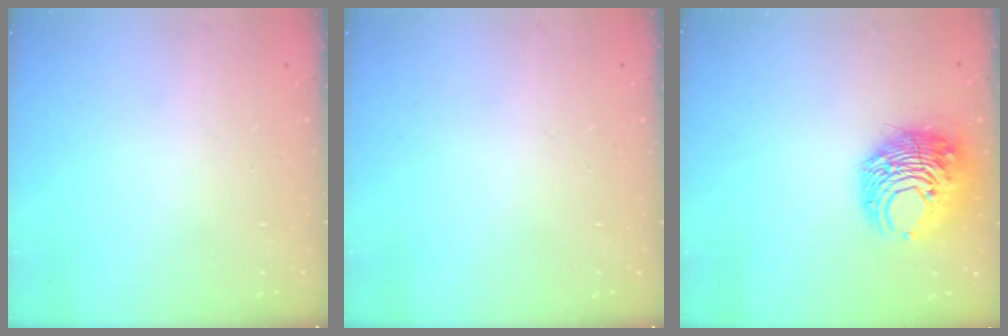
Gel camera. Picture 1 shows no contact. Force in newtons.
{"total": 0.0}
{"total": 13.3, "press": 13.1, "slide": 1.8}